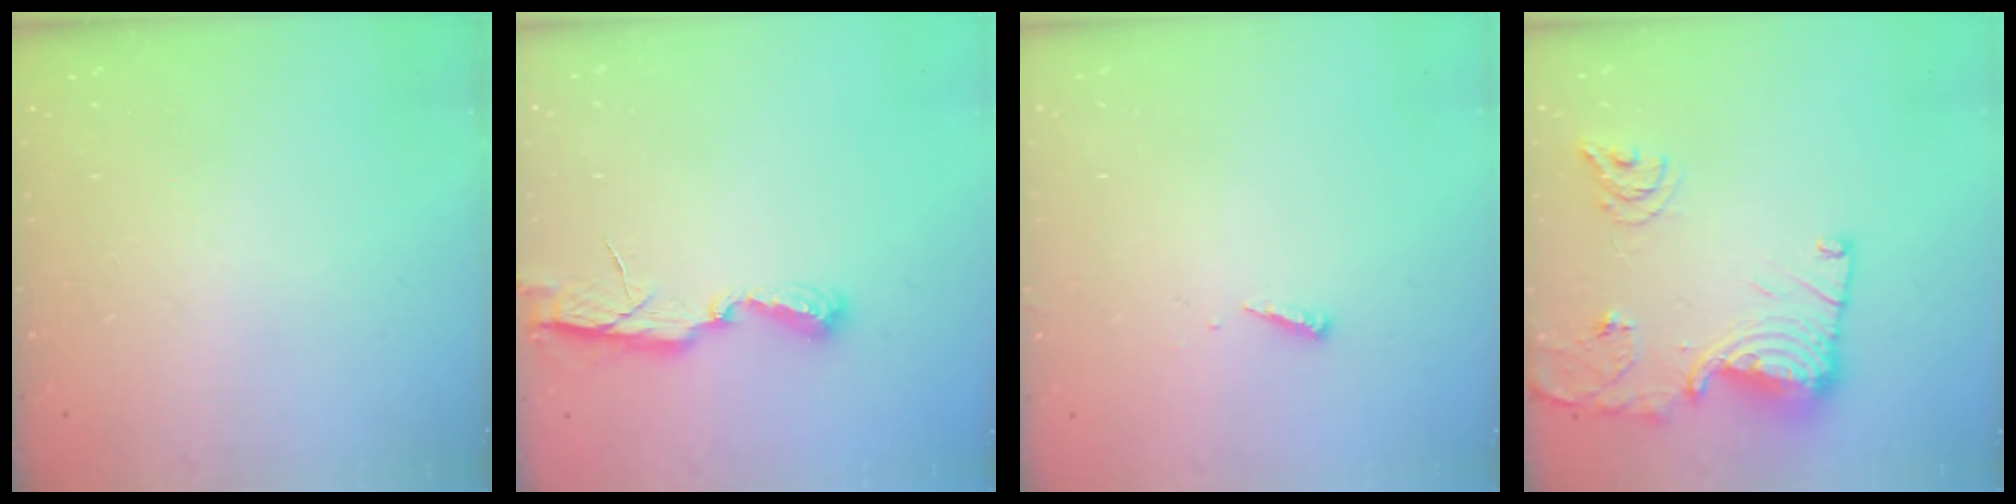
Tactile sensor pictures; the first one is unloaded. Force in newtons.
{"total": 6.9, "press": 6.9, "slide": 0.1}
{"total": 3.5, "press": 3.5, "slide": 0.2}
{"total": 16.5, "press": 16.5, "slide": 1.7}